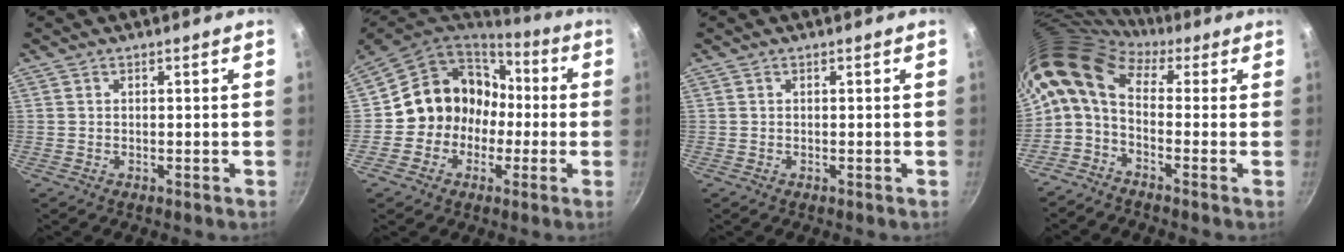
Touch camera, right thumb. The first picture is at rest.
{"total": 14.1, "force": [-0.7, 12.7, 6.1], "torque": [-0.058, 0.057, -0.019]}
{"total": 0.0}
{"total": 11.7, "force": [1.7, 7.3, 9.0], "torque": [-0.180, 0.028, 0.010]}